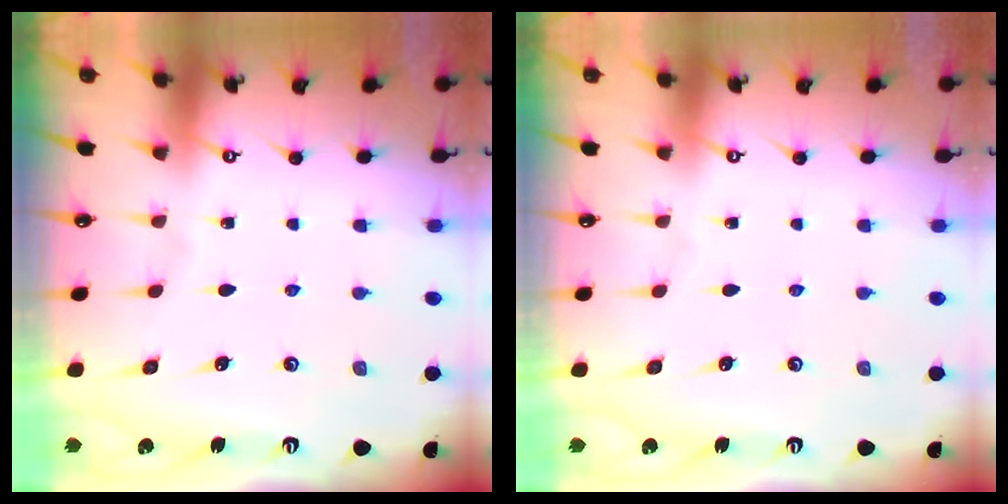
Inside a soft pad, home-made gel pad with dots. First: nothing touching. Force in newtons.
{"total": 0.0}